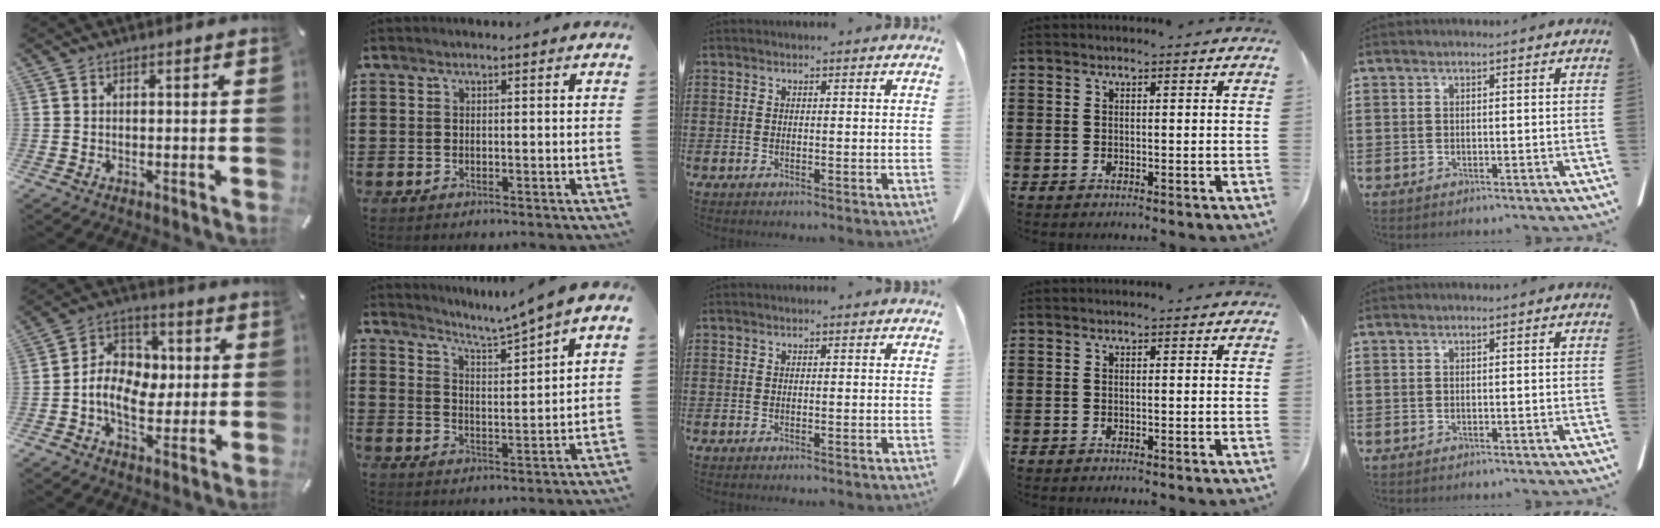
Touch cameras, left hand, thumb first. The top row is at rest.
{"thumb": {"total": 10.3, "force": [-1.7, 8.0, 6.2], "torque": [-0.126, 0.024, -0.028]}, "index": {"total": 4.3, "force": [3.9, -0.9, 1.6], "torque": [-0.050, -0.030, 0.059]}}